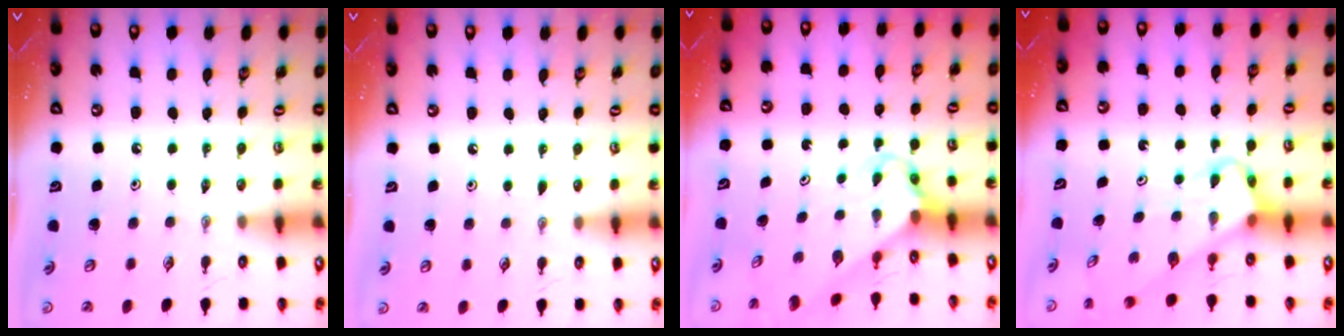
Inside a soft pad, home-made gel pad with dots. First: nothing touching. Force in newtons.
{"total": 3.5, "press": 3.5, "slide": 0.4}
{"total": 2.5, "press": 2.5, "slide": 0.2}
{"total": 3.9, "press": 3.9, "slide": 0.2}